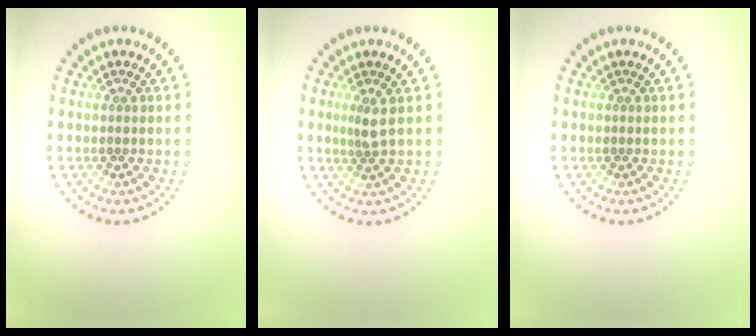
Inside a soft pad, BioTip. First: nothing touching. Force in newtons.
{"total": 1.3, "press": 1.0, "slide": 0.8}
{"total": 0.0}